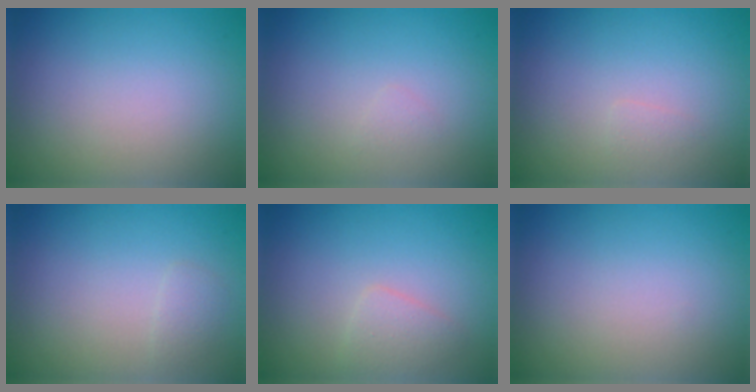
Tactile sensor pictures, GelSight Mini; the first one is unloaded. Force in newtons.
{"total": 0.5, "press": 0.5, "slide": 0.0}
{"total": 0.6, "press": 0.6, "slide": 0.0}
{"total": 0.9, "press": 0.9, "slide": 0.0}
{"total": 1.6, "press": 1.6, "slide": 0.0}
{"total": 0.0}